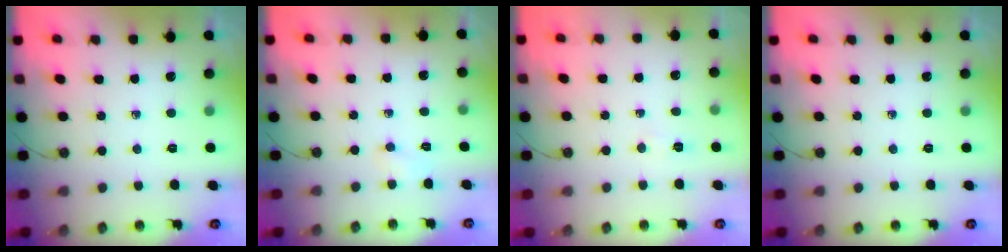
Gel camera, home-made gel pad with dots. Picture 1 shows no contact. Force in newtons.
{"total": 11.3, "press": 3.8, "slide": 10.7}
{"total": 3.0, "press": 3.0, "slide": 0.5}
{"total": 0.0}